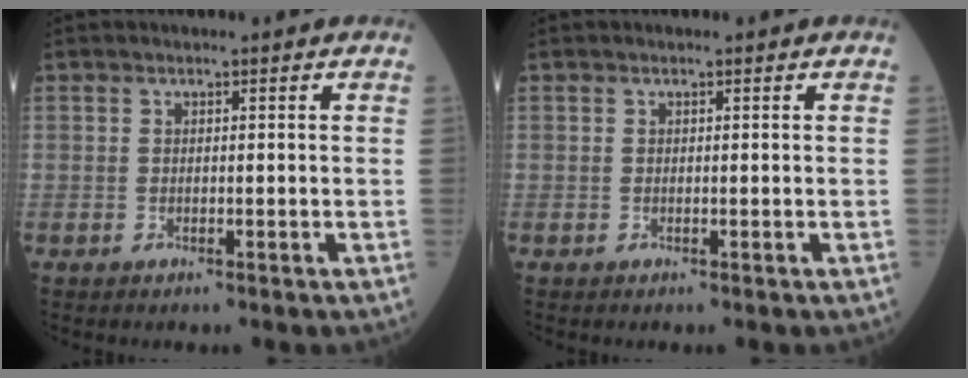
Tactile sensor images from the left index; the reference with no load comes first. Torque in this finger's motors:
{"motor_torque": [0.00, 0.00, 0.00, 0.00]}